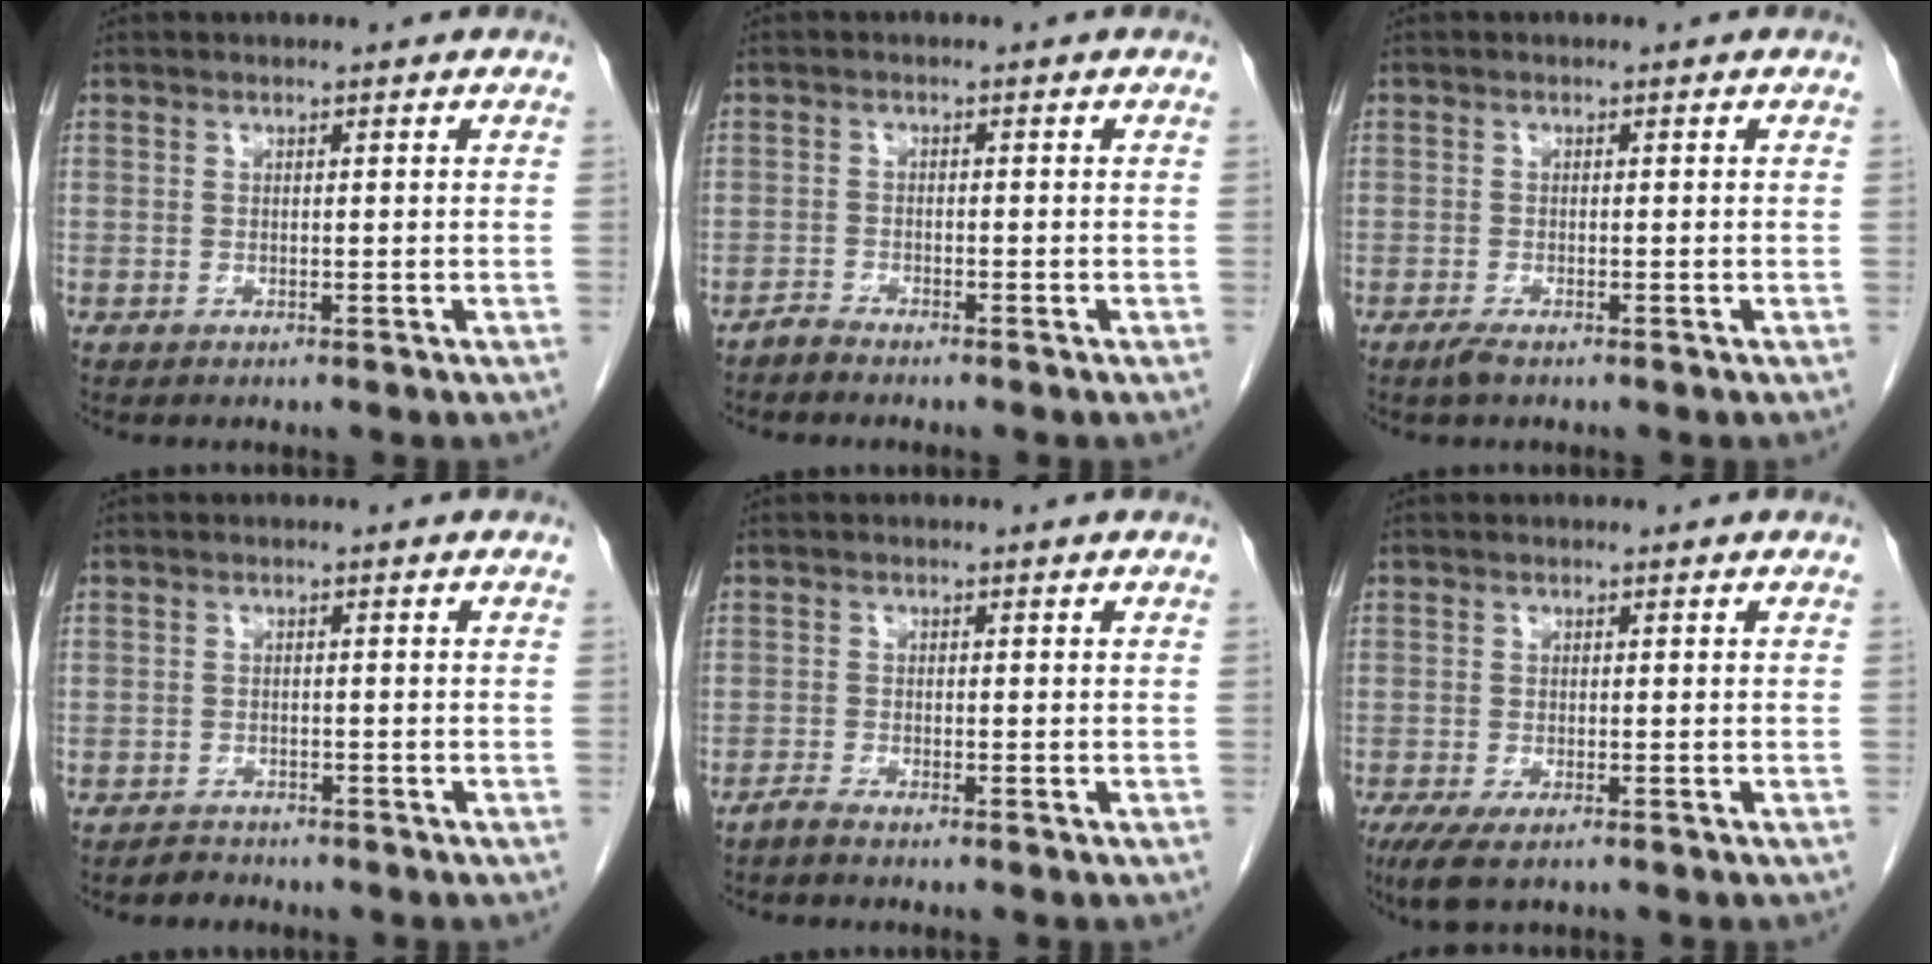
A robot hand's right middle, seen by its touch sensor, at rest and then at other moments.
{"total": 1.4, "force": [-1.4, 0.0, 0.1], "torque": [-0.002, -0.002, -0.026]}
{"total": 1.4, "force": [-1.0, 0.2, 0.9], "torque": [-0.026, -0.005, -0.020]}
{"total": 1.6, "force": [-1.4, 0.6, -0.4], "torque": [-0.005, -0.003, -0.024]}
{"total": 1.2, "force": [-1.1, -0.1, 0.5], "torque": [-0.013, -0.001, -0.024]}
{"total": 4.3, "force": [-2.8, 1.2, 3.0], "torque": [-0.058, -0.012, -0.045]}